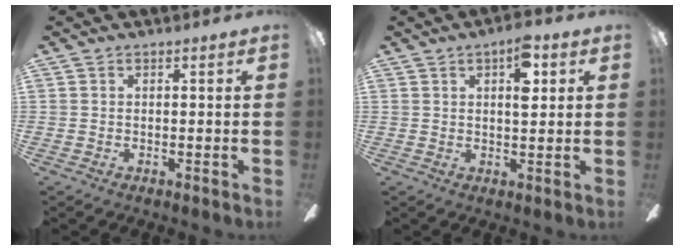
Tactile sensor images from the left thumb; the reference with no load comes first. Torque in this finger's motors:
{"motor_torque": [0.08, 0.41, -0.08, -0.27, 0.03]}